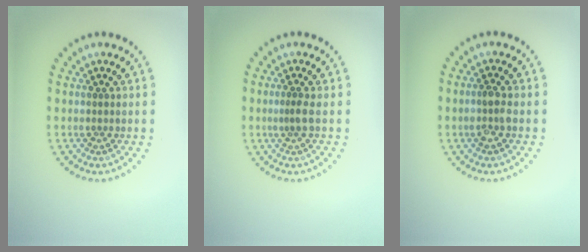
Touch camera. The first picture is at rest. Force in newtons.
{"total": 1.0, "press": 0.6, "slide": 0.8}
{"total": 1.7, "press": 1.7, "slide": 0.4}